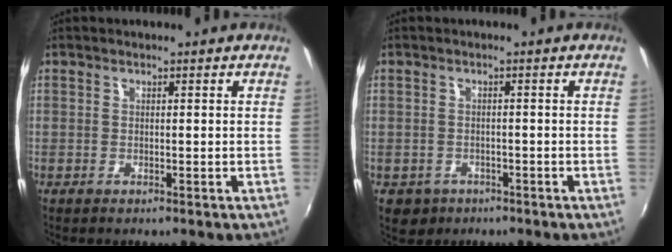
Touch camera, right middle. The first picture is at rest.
{"total": 4.2, "force": [-1.9, 3.5, 1.3], "torque": [-0.035, -0.005, -0.023]}